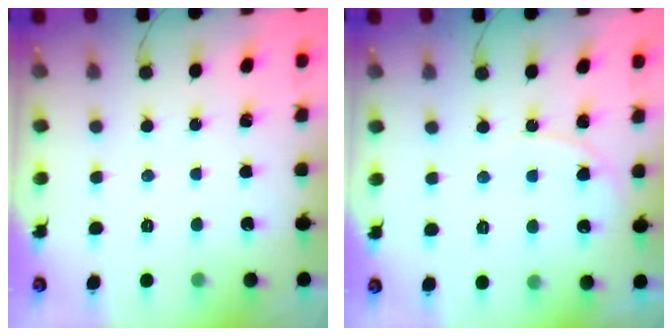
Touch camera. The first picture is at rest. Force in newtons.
{"total": 8.6, "press": 8.6, "slide": 0.4}